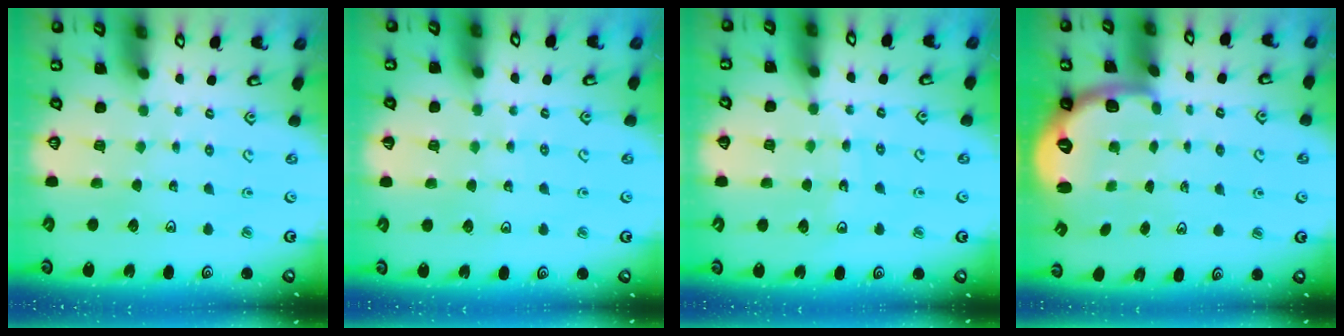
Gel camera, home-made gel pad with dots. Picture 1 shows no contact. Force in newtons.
{"total": 2.9, "press": 2.9, "slide": 0.4}
{"total": 9.5, "press": 8.9, "slide": 3.3}
{"total": 2.5, "press": 1.9, "slide": 1.6}